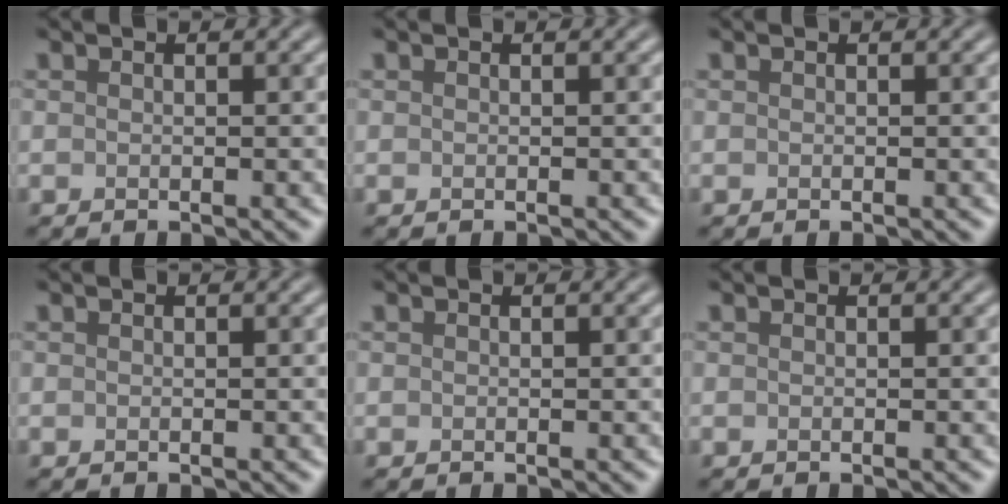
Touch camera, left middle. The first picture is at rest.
{"total": 0.0}
{"total": 0.0}
{"total": 0.0}
{"total": 0.0}
{"total": 0.0}